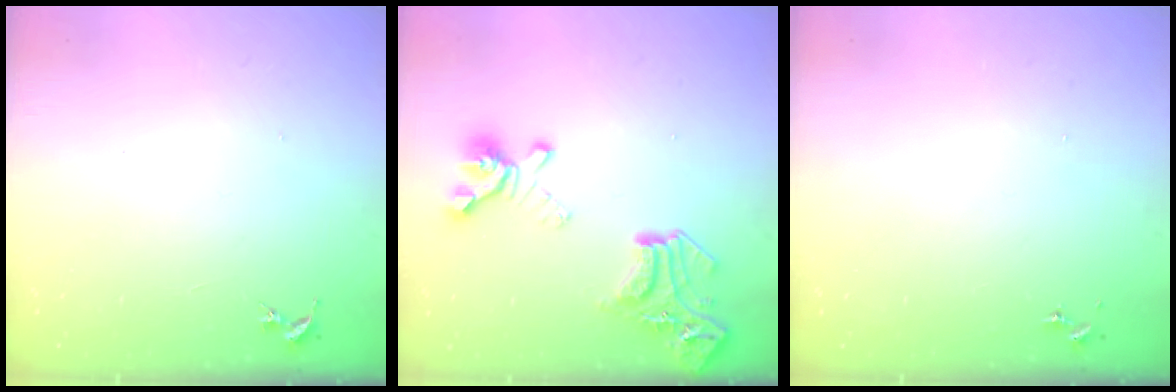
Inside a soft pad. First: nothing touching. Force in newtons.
{"total": 19.9, "press": 19.9, "slide": 1.2}
{"total": 0.0}